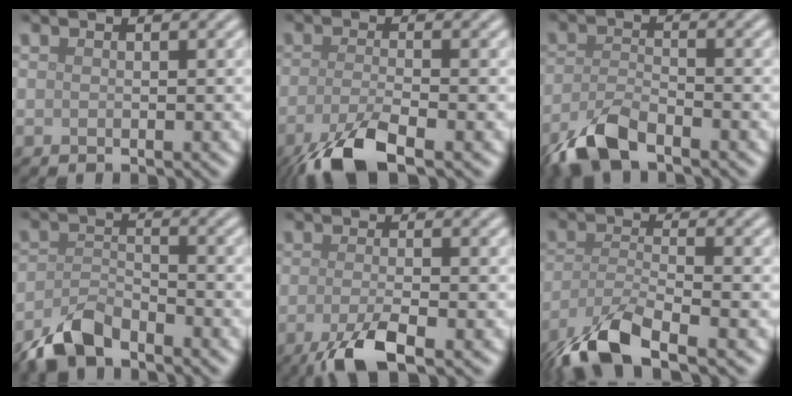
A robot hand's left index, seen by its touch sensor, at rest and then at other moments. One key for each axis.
{"total": 6.1, "fx": -3.6, "fy": 1.7, "fz": 4.6, "tx": -0.086, "ty": -0.009, "tz": -0.076}
{"total": 4.9, "fx": -3.7, "fy": 1.5, "fz": 2.8, "tx": -0.062, "ty": -0.009, "tz": -0.079}
{"total": 4.1, "fx": -3.4, "fy": 1.4, "fz": 1.7, "tx": -0.034, "ty": 0.000, "tz": -0.076}
{"total": 4.5, "fx": -2.4, "fy": 1.2, "fz": 3.7, "tx": -0.066, "ty": -0.005, "tz": -0.053}
{"total": 7.3, "fx": -5.0, "fy": 2.2, "fz": 4.9, "tx": -0.095, "ty": -0.010, "tz": -0.102}